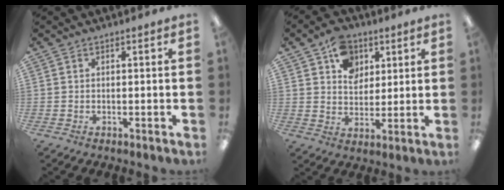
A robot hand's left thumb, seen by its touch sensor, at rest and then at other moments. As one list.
[{"total": 9.8, "force": [5.5, 7.4, 3.3], "torque": [-0.046, -0.020, 0.100]}]